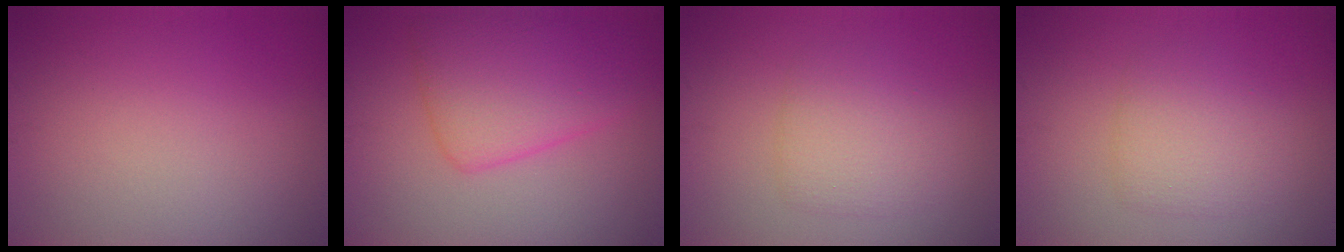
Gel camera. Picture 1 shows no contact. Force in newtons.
{"total": 5.4, "press": 5.4, "slide": 0.1}
{"total": 2.8, "press": 2.8, "slide": 0.0}
{"total": 2.8, "press": 2.8, "slide": 0.0}